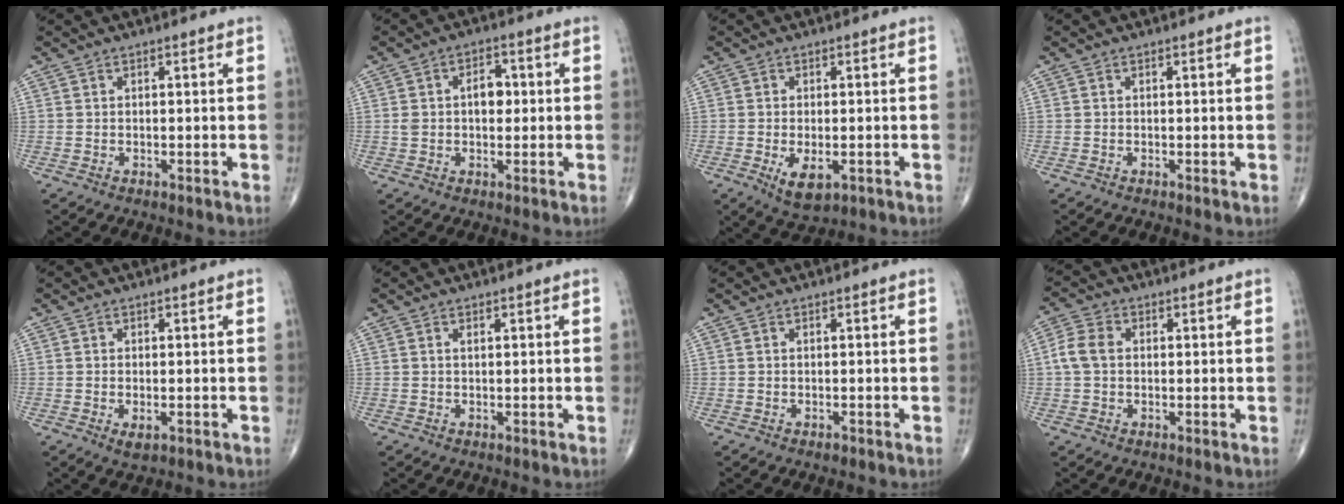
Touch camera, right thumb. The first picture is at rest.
{"total": 5.7, "force": [0.6, 3.6, 4.4], "torque": [-0.067, 0.016, 0.008]}
{"total": 5.4, "force": [-1.6, 2.8, 4.4], "torque": [-0.073, -0.010, -0.018]}
{"total": 0.0}
{"total": 2.1, "force": [-0.6, 1.1, 1.7], "torque": [-0.028, -0.003, -0.008]}
{"total": 0.5, "force": [0.2, 0.2, 0.4], "torque": [-0.012, 0.003, 0.005]}
{"total": 0.5, "force": [-0.3, 0.3, 0.3], "torque": [-0.005, -0.001, -0.005]}
{"total": 5.0, "force": [0.3, 3.7, 3.4], "torque": [-0.078, 0.015, -0.001]}